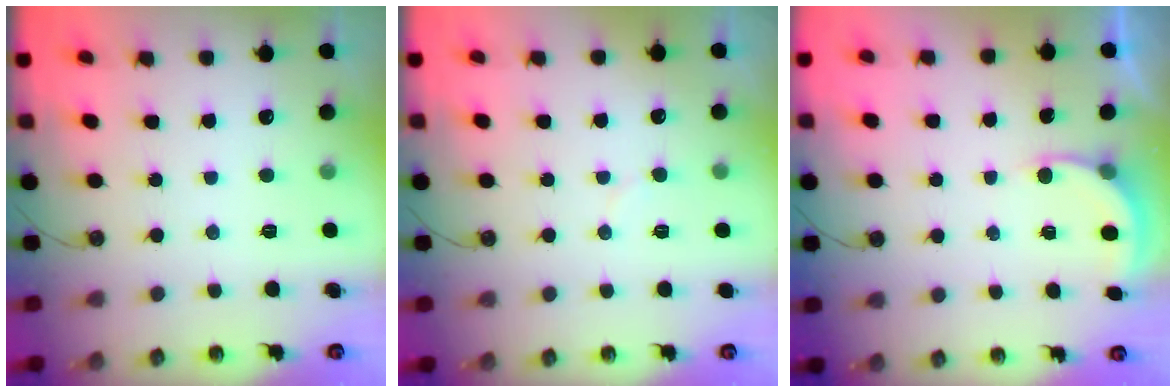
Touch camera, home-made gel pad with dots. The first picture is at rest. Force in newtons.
{"total": 5.1, "press": 5.0, "slide": 0.4}
{"total": 2.9, "press": 2.9, "slide": 0.2}